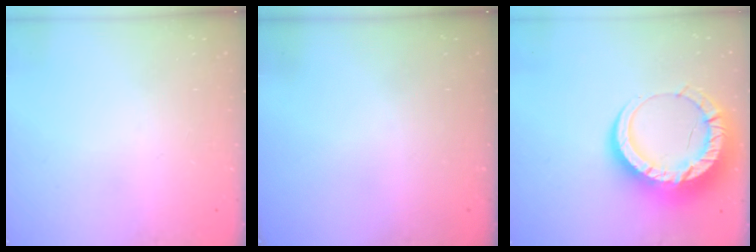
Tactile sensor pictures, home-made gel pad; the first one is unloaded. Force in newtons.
{"total": 0.0}
{"total": 18.9, "press": 18.8, "slide": 1.9}